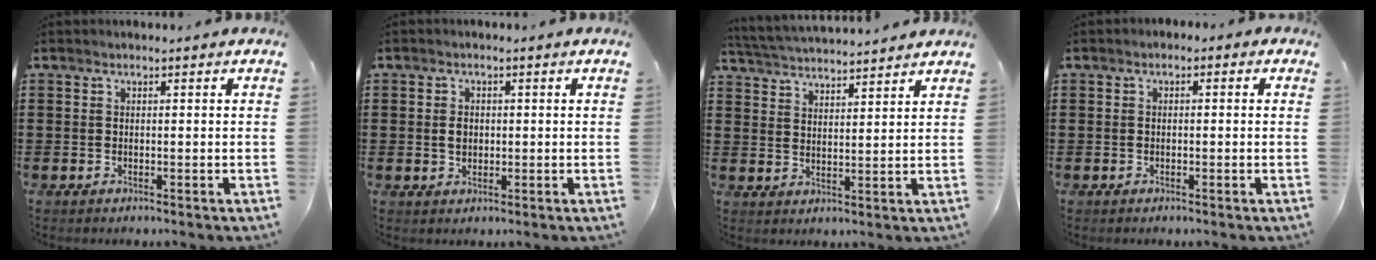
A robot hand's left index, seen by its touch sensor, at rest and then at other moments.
{"total": 2.2, "force": [0.1, 1.6, 1.5], "torque": [-0.032, 0.006, 0.000]}
{"total": 4.0, "force": [4.0, -0.2, 0.3], "torque": [-0.023, -0.021, 0.069]}
{"total": 0.7, "force": [-0.6, 0.4, 0.2], "torque": [-0.006, 0.001, -0.013]}